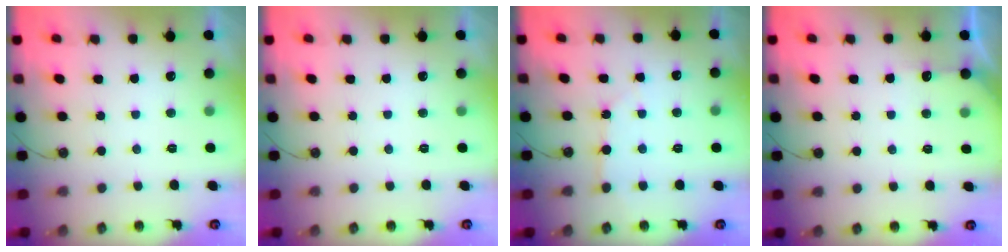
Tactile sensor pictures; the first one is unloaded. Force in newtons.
{"total": 0.0}
{"total": 3.3, "press": 3.3, "slide": 0.4}
{"total": 3.2, "press": 3.2, "slide": 0.5}